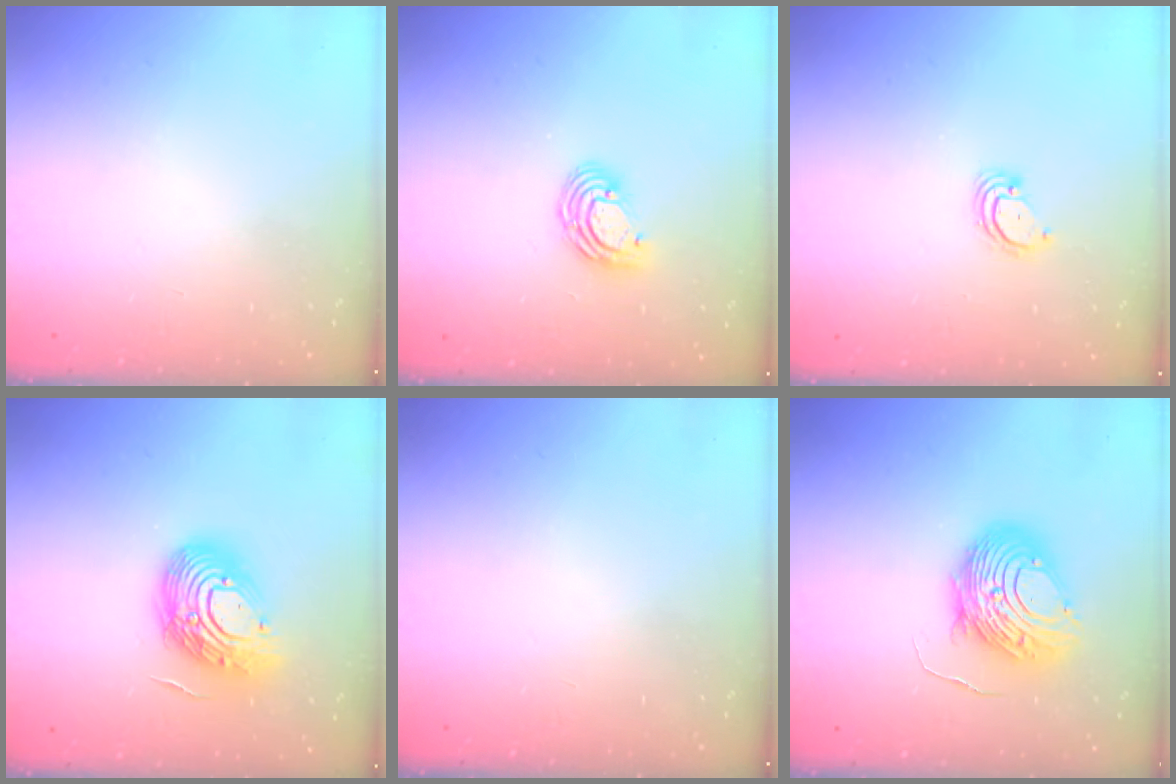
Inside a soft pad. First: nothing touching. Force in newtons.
{"total": 7.5, "press": 7.4, "slide": 1.3}
{"total": 2.8, "press": 2.8, "slide": 0.2}
{"total": 16.2, "press": 16.1, "slide": 1.8}
{"total": 0.0}
{"total": 11.8, "press": 11.7, "slide": 1.0}